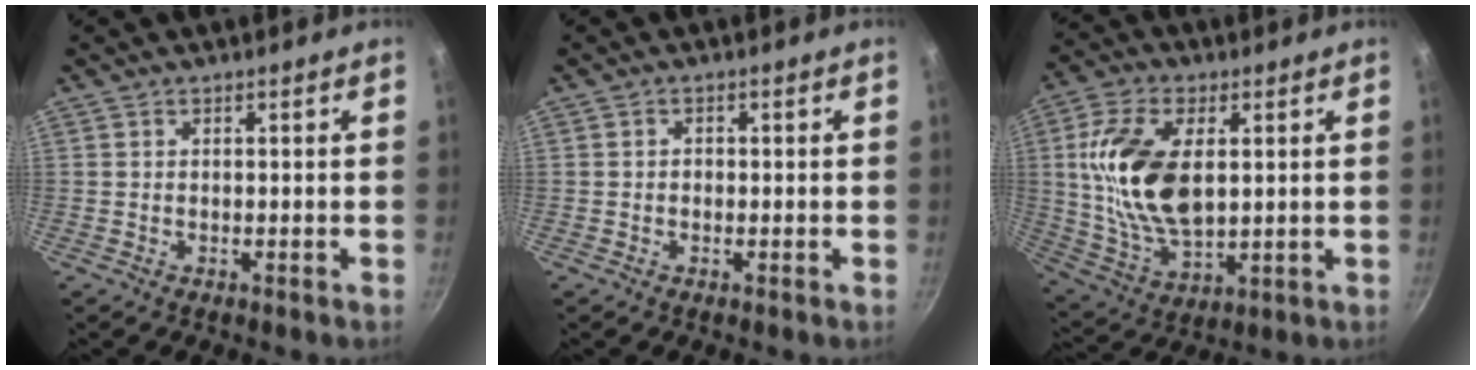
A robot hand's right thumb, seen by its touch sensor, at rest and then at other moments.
{"total": 0.8, "force": [-0.2, 0.7, 0.3], "torque": [-0.004, 0.003, -0.004]}
{"total": 17.1, "force": [2.8, 9.6, 13.9], "torque": [-0.255, -0.006, 0.059]}